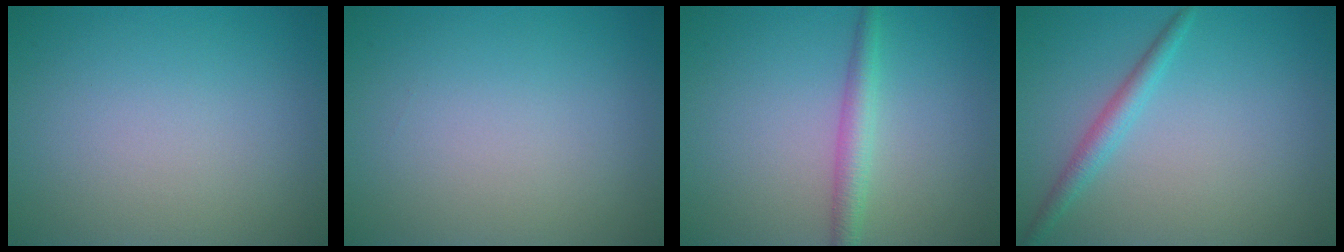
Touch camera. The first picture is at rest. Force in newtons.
{"total": 0.0}
{"total": 2.3, "press": 2.3, "slide": 0.1}
{"total": 2.0, "press": 2.0, "slide": 0.1}